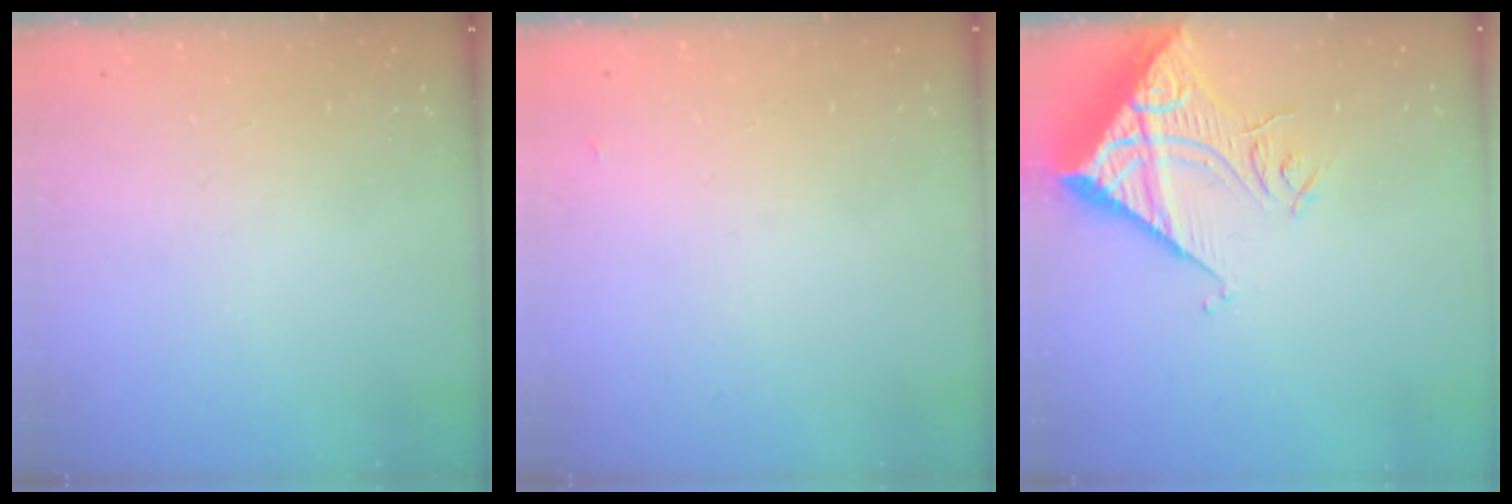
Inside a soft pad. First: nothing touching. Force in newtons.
{"total": 2.8, "press": 2.8, "slide": 0.4}
{"total": 13.5, "press": 13.4, "slide": 1.7}